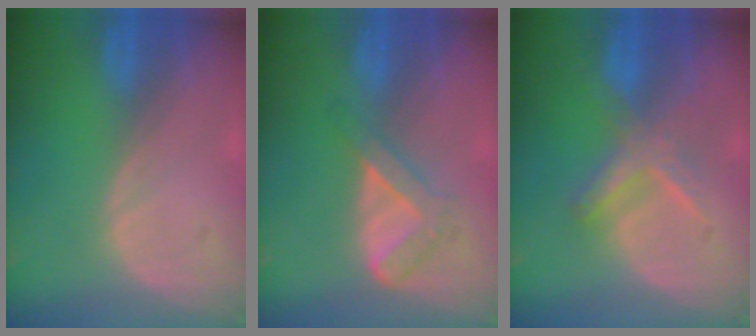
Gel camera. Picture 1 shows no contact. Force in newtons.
{"total": 4.8, "press": 4.3, "slide": 2.1}
{"total": 5.6, "press": 5.6, "slide": 0.1}